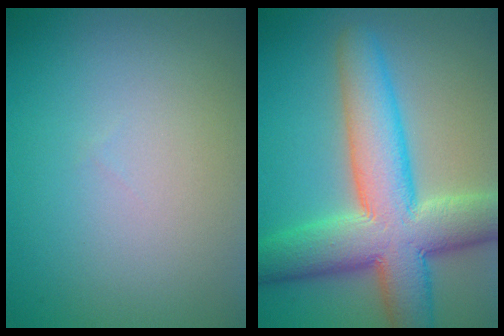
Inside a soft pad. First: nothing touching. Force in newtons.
{"total": 11.2, "press": 11.1, "slide": 0.7}